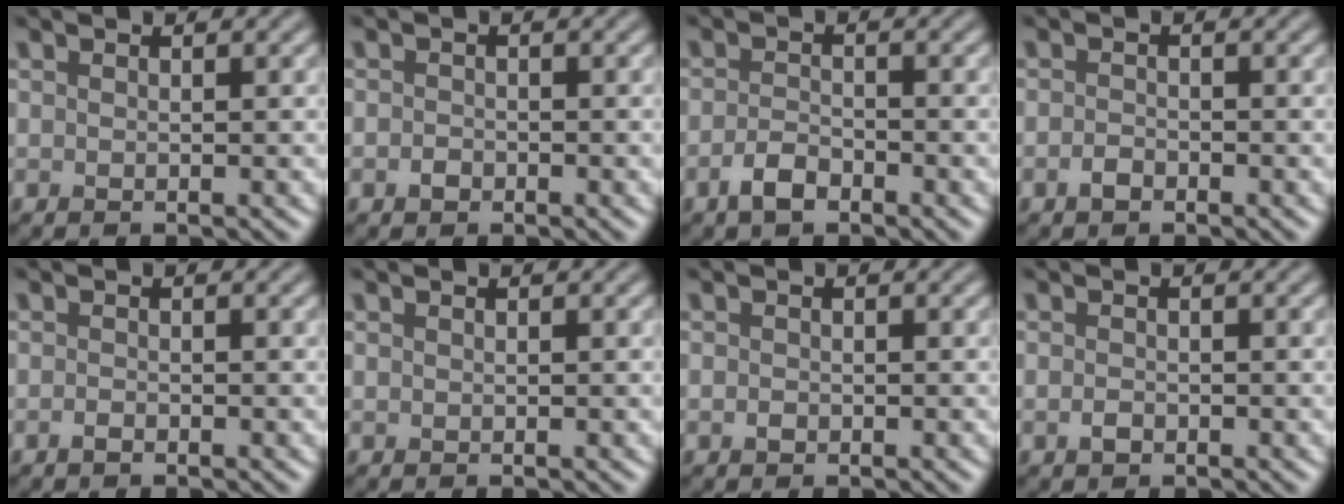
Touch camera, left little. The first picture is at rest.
{"total": 1.1, "force": [-0.6, 0.8, 0.4], "torque": [-0.004, -0.001, -0.018]}
{"total": 2.2, "force": [-1.6, 1.0, 1.2], "torque": [-0.023, 0.003, -0.035]}
{"total": 1.2, "force": [-0.9, 0.7, 0.5], "torque": [-0.009, 0.001, -0.020]}
{"total": 0.7, "force": [-0.6, 0.3, 0.3], "torque": [-0.007, 0.000, -0.014]}
{"total": 0.0}
{"total": 0.8, "force": [-0.3, 0.7, 0.3], "torque": [-0.005, -0.002, -0.011]}
{"total": 1.1, "force": [-0.5, 0.7, 0.6], "torque": [-0.011, -0.001, -0.014]}